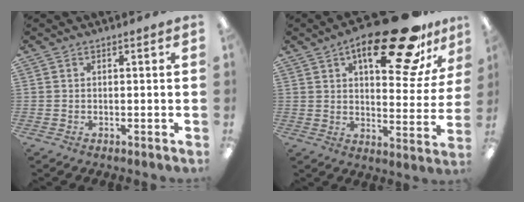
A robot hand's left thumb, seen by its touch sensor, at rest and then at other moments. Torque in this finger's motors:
{"motor_torque": [0.71, 0.89, 1.59, -1.20, 0.31]}